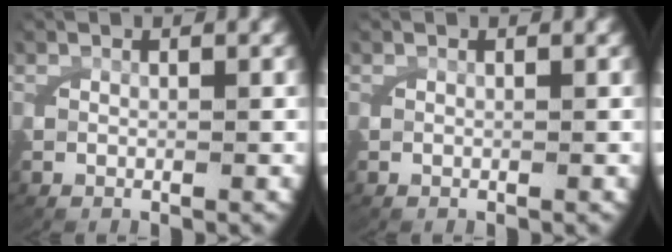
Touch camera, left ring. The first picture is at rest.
{"total": 0.0}